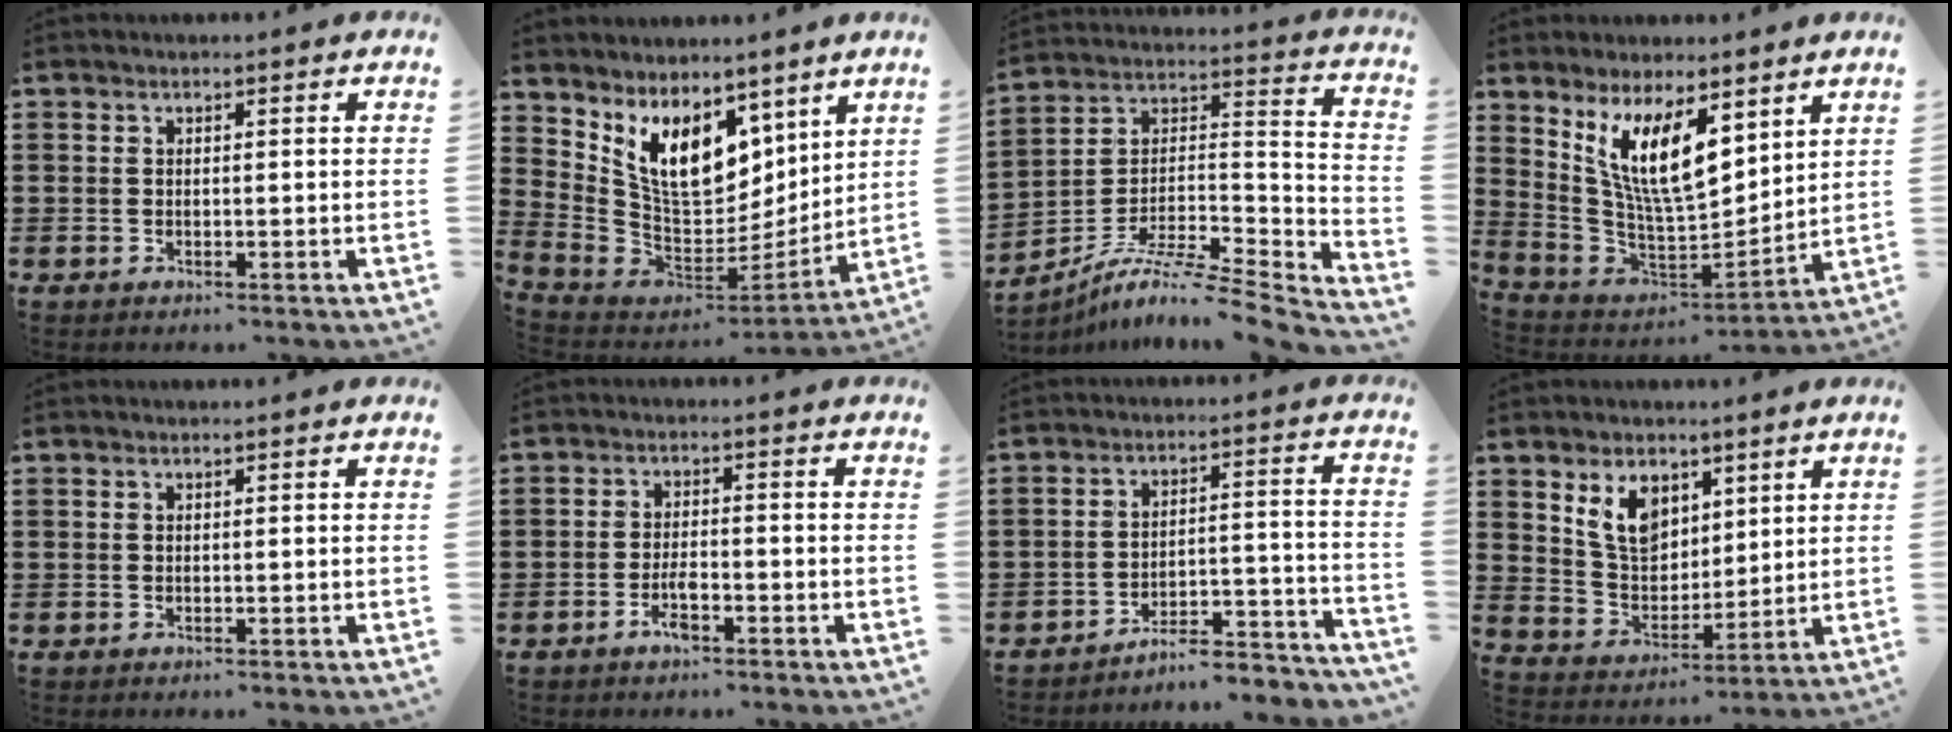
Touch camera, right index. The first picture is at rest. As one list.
[{"total": 11.6, "force": [6.0, 7.1, 7.0], "torque": [-0.149, -0.034, 0.123]}, {"total": 8.0, "force": [-6.5, 0.7, 4.6], "torque": [-0.089, -0.006, -0.136]}, {"total": 11.7, "force": [6.1, 4.2, 9.1], "torque": [-0.193, -0.019, 0.114]}, {"total": 0.0}, {"total": 3.7, "force": [-2.0, 1.3, 2.9], "torque": [-0.063, 0.001, -0.039]}, {"total": 5.8, "force": [-5.5, 0.6, 1.7], "torque": [-0.028, 0.005, -0.109]}, {"total": 7.7, "force": [4.2, 5.2, 3.9], "torque": [-0.091, 0.006, 0.078]}]